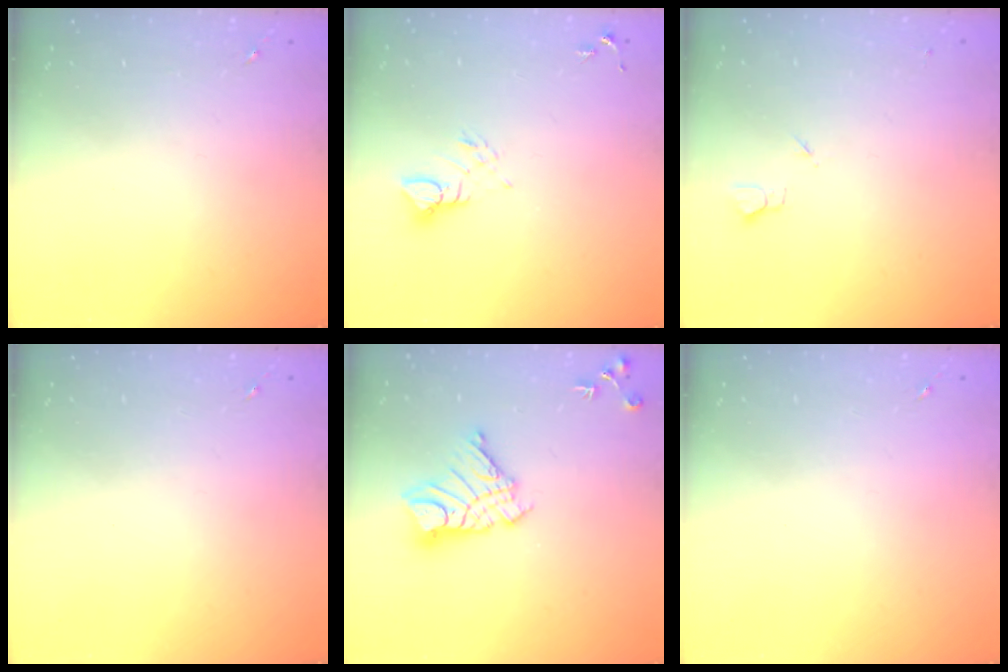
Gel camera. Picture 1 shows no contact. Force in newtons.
{"total": 4.1, "press": 4.1, "slide": 0.2}
{"total": 2.7, "press": 2.6, "slide": 0.3}
{"total": 0.0}
{"total": 13.7, "press": 13.6, "slide": 1.2}
{"total": 0.0}